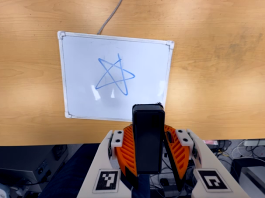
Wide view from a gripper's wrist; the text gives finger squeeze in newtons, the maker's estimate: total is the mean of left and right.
{"total": 6.1, "left": 5.5, "right": 6.8}